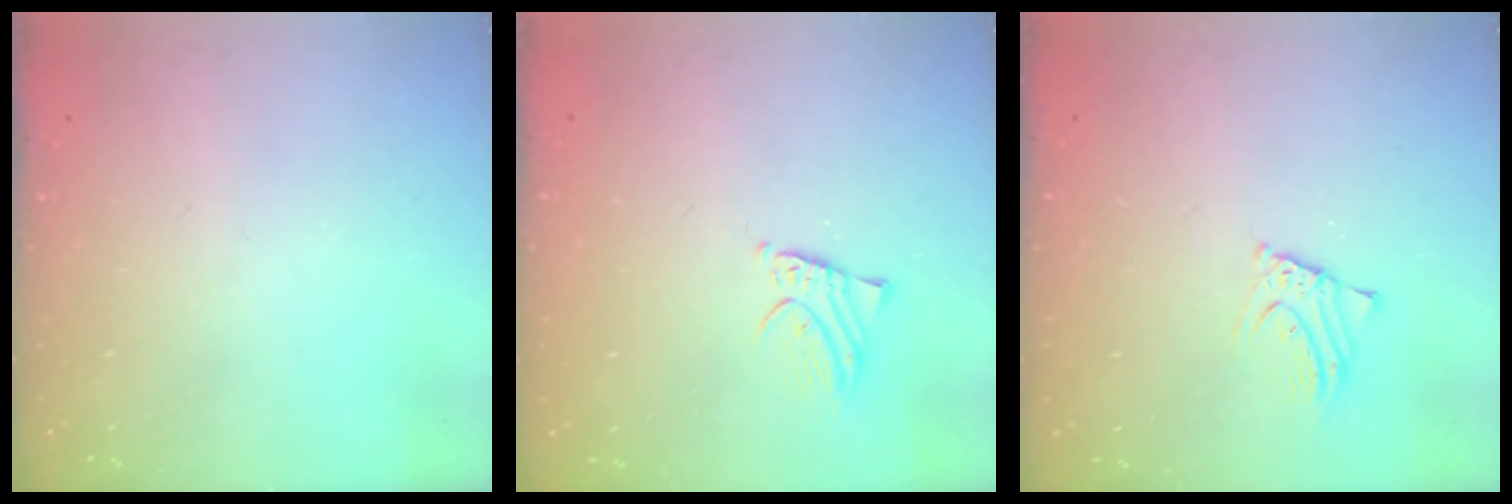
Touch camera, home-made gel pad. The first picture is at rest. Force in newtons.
{"total": 2.0, "press": 2.0, "slide": 0.3}
{"total": 1.8, "press": 1.8, "slide": 0.2}